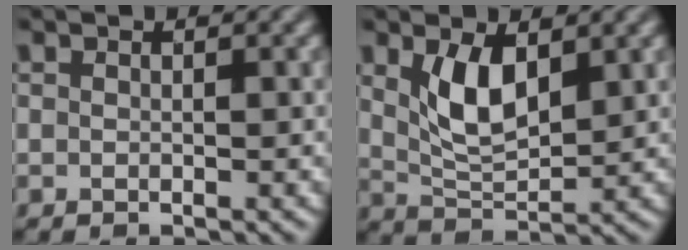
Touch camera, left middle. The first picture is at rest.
{"total": 4.8, "force": [1.5, 2.2, 4.0], "torque": [-0.091, -0.007, 0.031]}